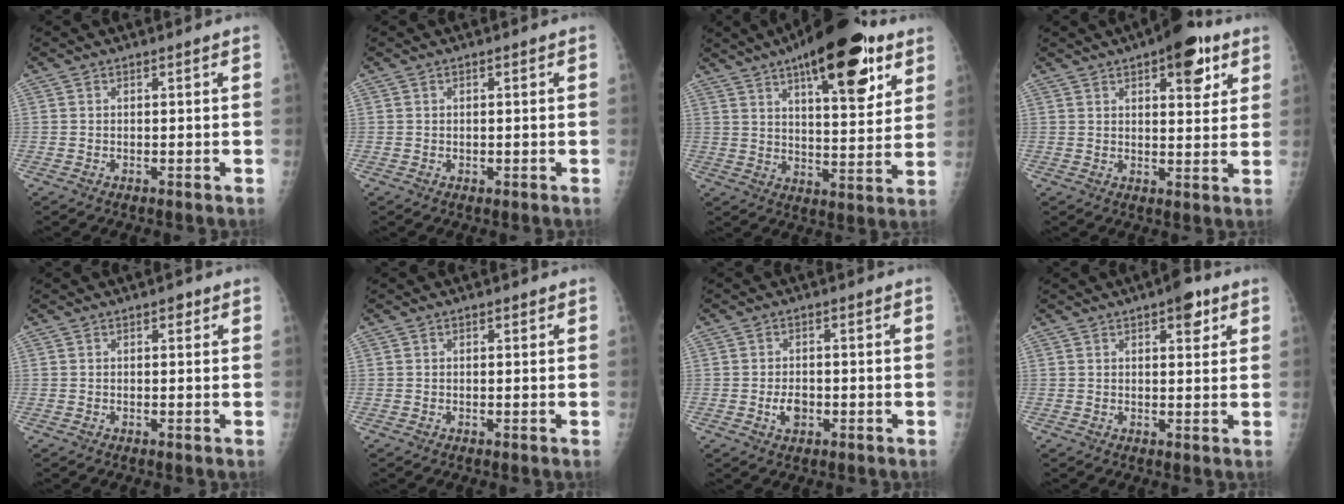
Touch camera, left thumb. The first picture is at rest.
{"total": 0.6, "force": [0.2, 0.5, 0.4], "torque": [-0.005, -0.001, 0.003]}
{"total": 21.9, "force": [11.9, 7.8, 16.6], "torque": [-0.217, -0.034, 0.176]}
{"total": 10.7, "force": [5.6, 4.5, 7.9], "torque": [-0.074, -0.017, 0.070]}
{"total": 1.3, "force": [0.6, 0.7, 0.9], "torque": [-0.005, 0.001, 0.006]}
{"total": 0.8, "force": [0.4, 0.5, 0.5], "torque": [-0.005, 0.000, 0.003]}
{"total": 3.5, "force": [-1.0, 2.3, 2.4], "torque": [-0.035, 0.003, -0.016]}
{"total": 4.9, "force": [2.7, 2.0, 3.6], "torque": [-0.033, -0.008, 0.031]}